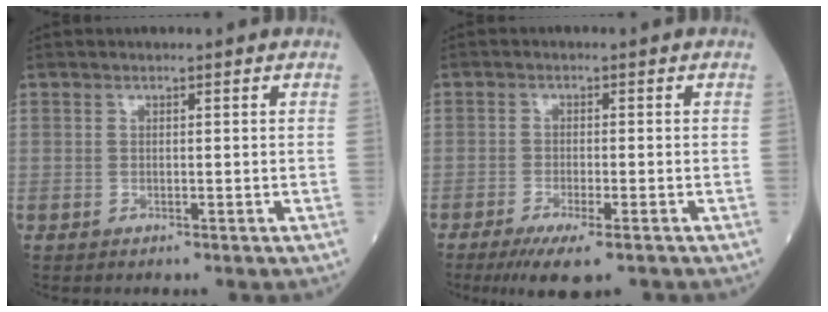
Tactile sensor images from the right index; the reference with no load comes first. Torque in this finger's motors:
{"motor_torque": [0.76, -0.75, 0.10, 0.05]}